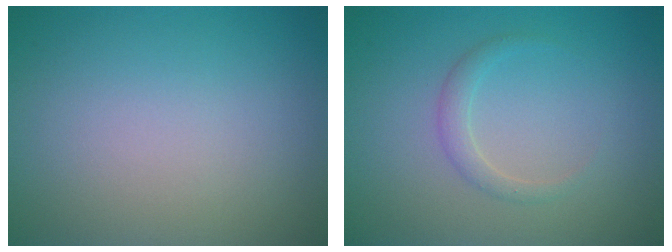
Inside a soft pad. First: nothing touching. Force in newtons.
{"total": 1.4, "press": 1.4, "slide": 0.1}